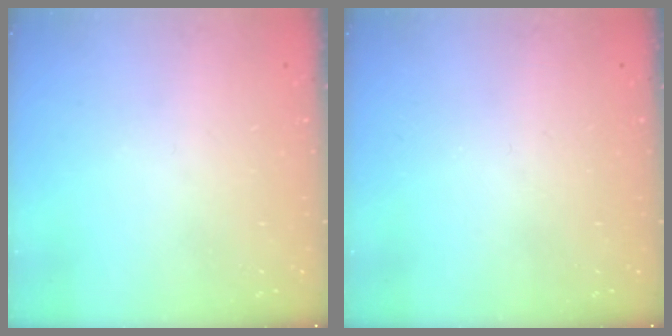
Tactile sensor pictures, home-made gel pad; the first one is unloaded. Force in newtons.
{"total": 0.0}